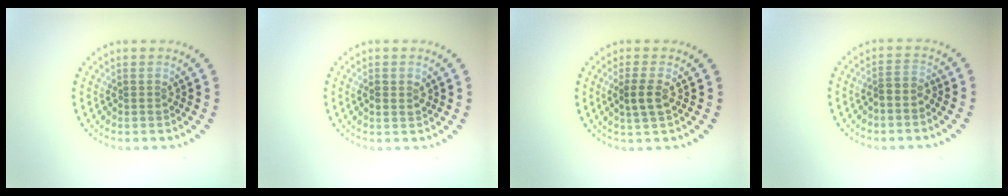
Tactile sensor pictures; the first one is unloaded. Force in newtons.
{"total": 1.4, "press": 1.3, "slide": 0.4}
{"total": 2.1, "press": 1.9, "slide": 0.7}
{"total": 1.3, "press": 0.9, "slide": 0.9}